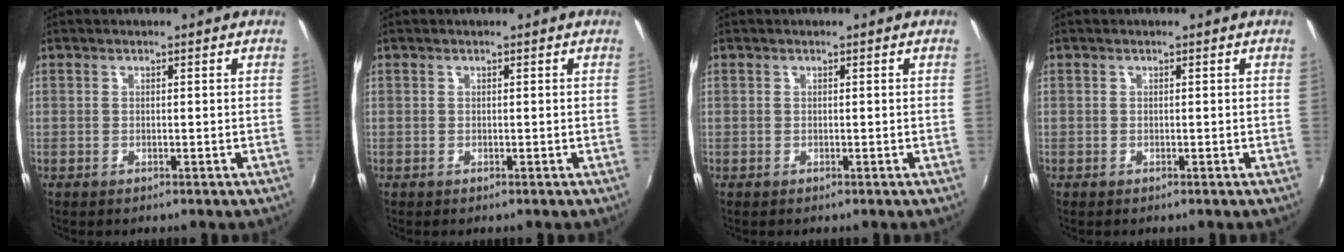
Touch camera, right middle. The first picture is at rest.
{"total": 0.0}
{"total": 0.0}
{"total": 0.0}